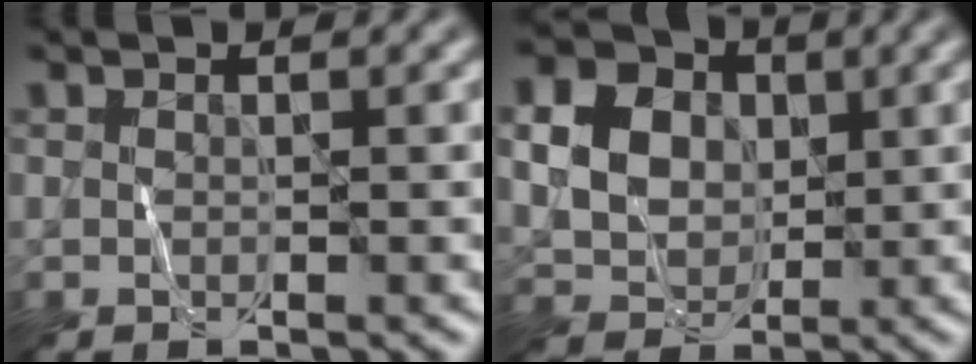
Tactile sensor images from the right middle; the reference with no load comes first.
{"total": 9.5, "force": [2.3, 8.0, 4.6], "torque": [-0.107, 0.025, 0.044]}